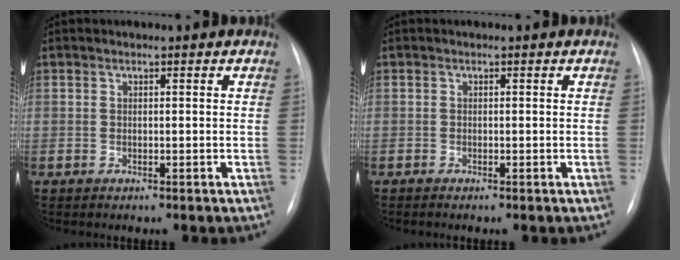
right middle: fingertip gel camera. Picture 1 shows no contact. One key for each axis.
{"total": 0.0}